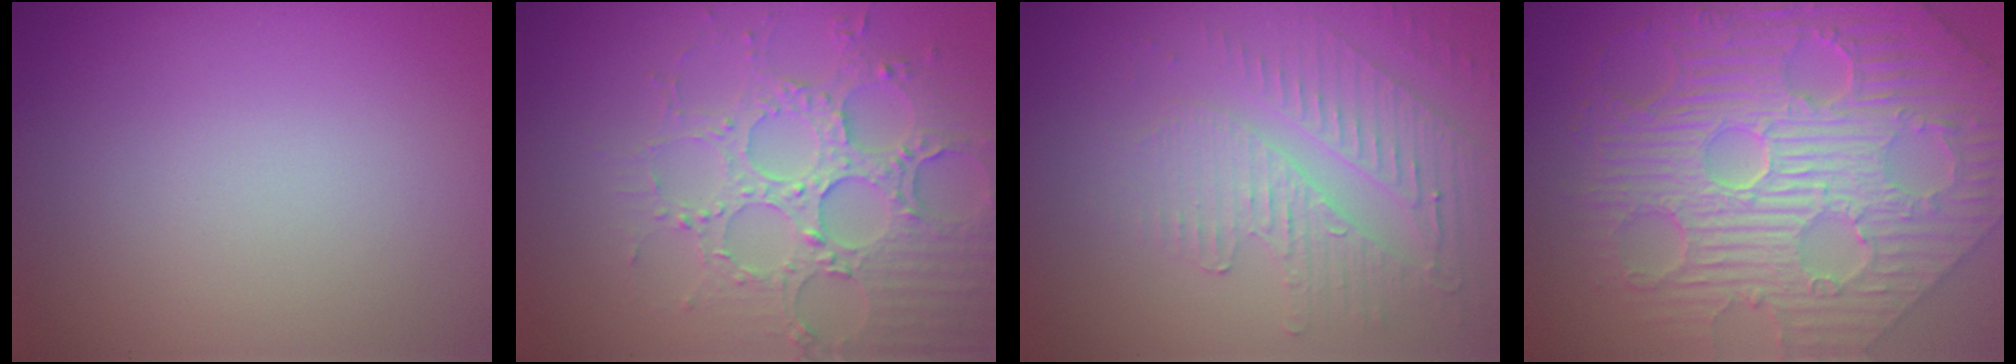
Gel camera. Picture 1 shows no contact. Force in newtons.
{"total": 4.7, "press": 4.6, "slide": 1.0}
{"total": 4.0, "press": 3.3, "slide": 2.3}
{"total": 11.9, "press": 8.0, "slide": 8.8}